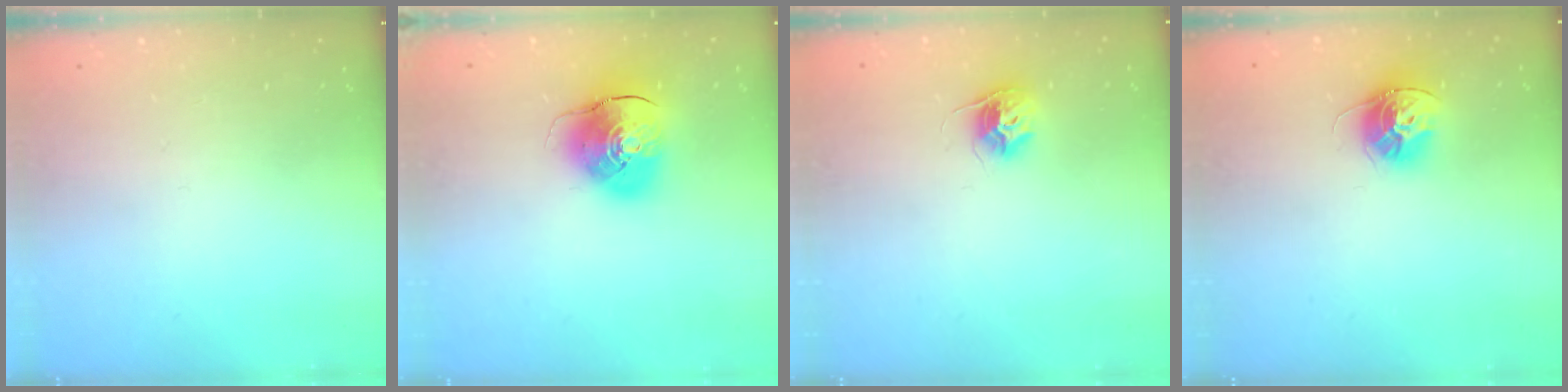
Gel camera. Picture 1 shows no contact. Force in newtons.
{"total": 10.7, "press": 10.6, "slide": 1.8}
{"total": 9.3, "press": 9.3, "slide": 0.5}
{"total": 12.1, "press": 12.1, "slide": 0.5}